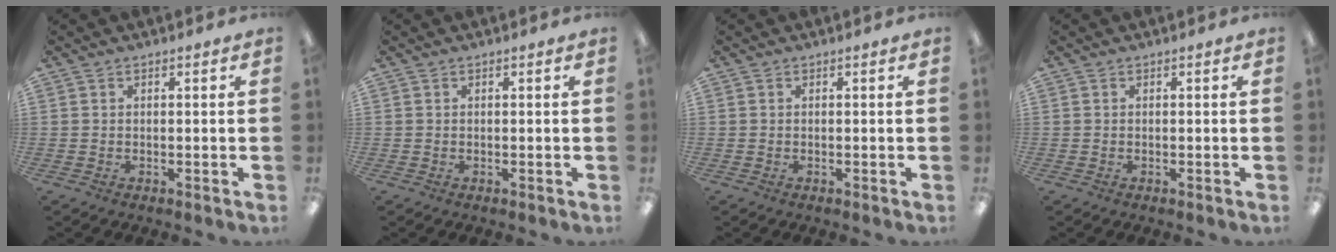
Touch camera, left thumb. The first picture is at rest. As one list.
[{"total": 0.0}, {"total": 0.0}, {"total": 0.0}]